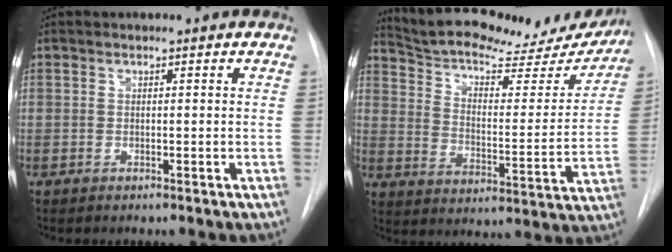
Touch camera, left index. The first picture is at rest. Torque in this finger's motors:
{"motor_torque": [0.89, -1.25, -0.02, 0.00]}